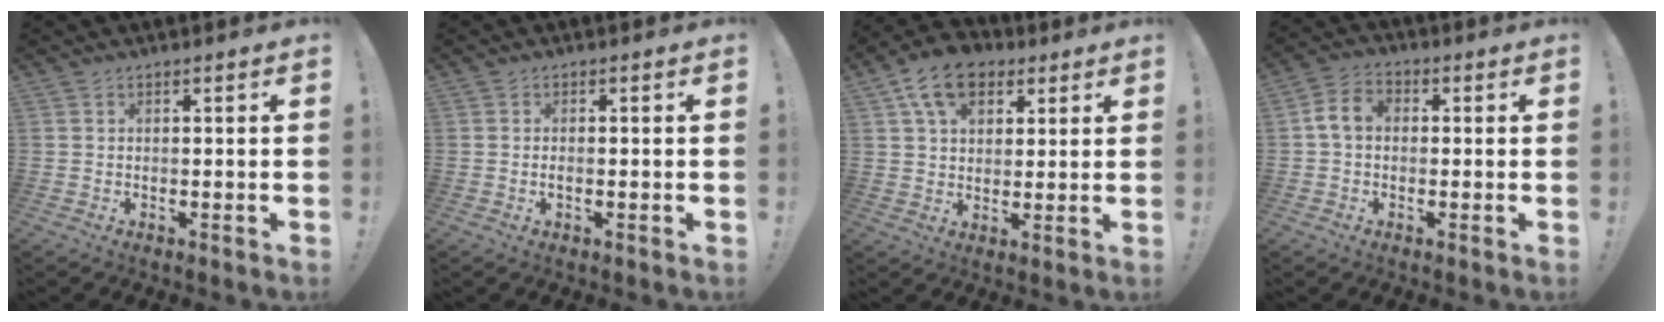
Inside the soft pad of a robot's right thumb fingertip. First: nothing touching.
{"total": 1.0, "force": [-0.3, 0.4, 0.9], "torque": [-0.018, 0.001, -0.006]}
{"total": 11.9, "force": [6.2, 8.1, 6.2], "torque": [-0.101, -0.016, 0.118]}
{"total": 7.0, "force": [0.2, 4.9, 5.0], "torque": [-0.099, 0.019, 0.005]}